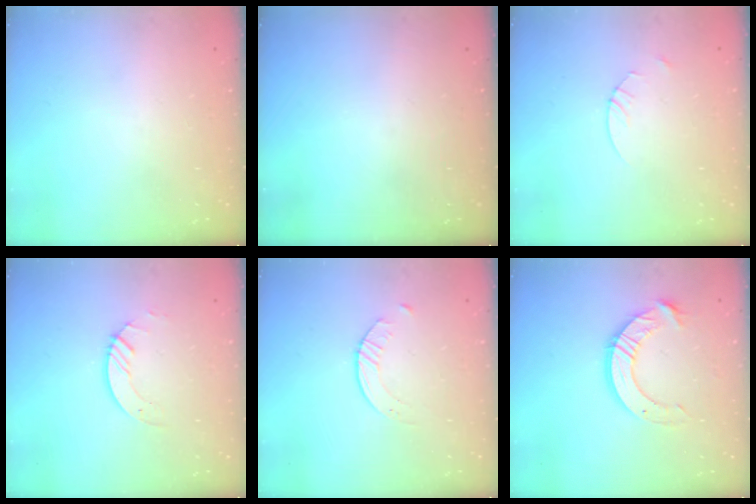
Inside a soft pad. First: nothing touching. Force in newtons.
{"total": 0.0}
{"total": 1.4, "press": 1.4, "slide": 0.2}
{"total": 2.6, "press": 2.6, "slide": 0.3}
{"total": 1.6, "press": 1.6, "slide": 0.3}
{"total": 10.1, "press": 10.1, "slide": 0.9}